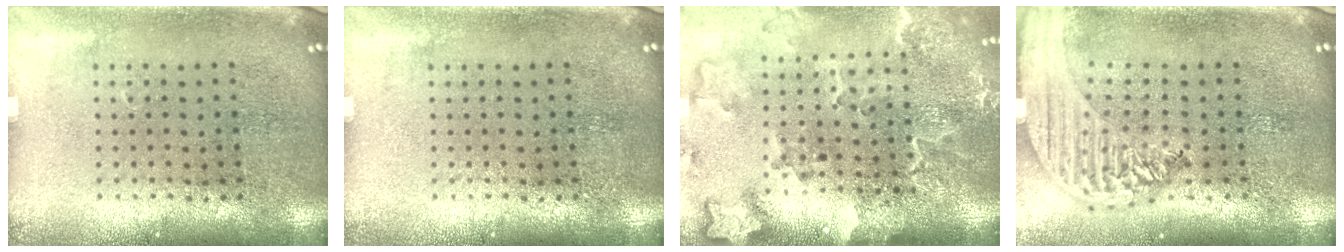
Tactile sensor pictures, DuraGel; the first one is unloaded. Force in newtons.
{"total": 0.0}
{"total": 2.9, "press": 2.3, "slide": 1.8}
{"total": 2.4, "press": 2.1, "slide": 1.1}